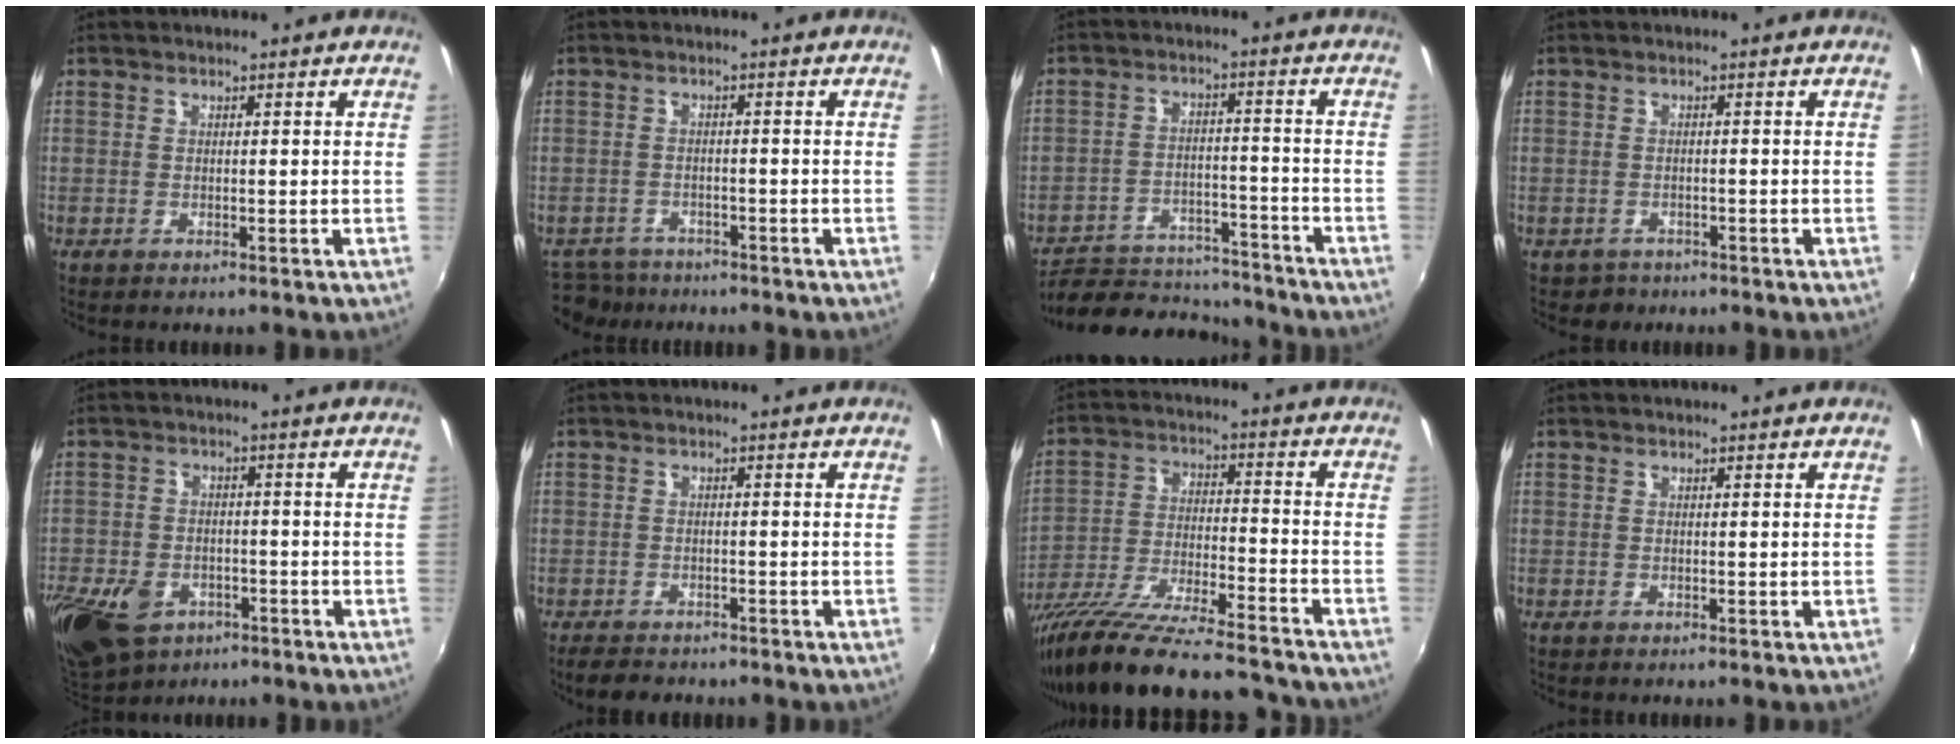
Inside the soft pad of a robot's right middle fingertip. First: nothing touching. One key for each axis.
{"total": 6.2, "fx": -5.4, "fy": 2.9, "fz": 0.9, "tx": -0.039, "ty": -0.009, "tz": -0.092}
{"total": 14.7, "fx": -13.2, "fy": 5.1, "fz": 3.9, "tx": -0.090, "ty": 0.014, "tz": -0.186}
{"total": 2.5, "fx": -1.6, "fy": 1.9, "fz": 0.2, "tx": -0.011, "ty": -0.002, "tz": -0.023}
{"total": 18.5, "fx": -9.7, "fy": 12.5, "fz": 9.7, "tx": -0.261, "ty": -0.033, "tz": -0.159}
{"total": 4.2, "fx": -3.4, "fy": 2.1, "fz": 1.3, "tx": -0.037, "ty": -0.006, "tz": -0.059}
{"total": 22.3, "fx": -19.3, "fy": 3.0, "fz": 10.8, "tx": -0.199, "ty": -0.051, "tz": -0.304}
{"total": 0.0}